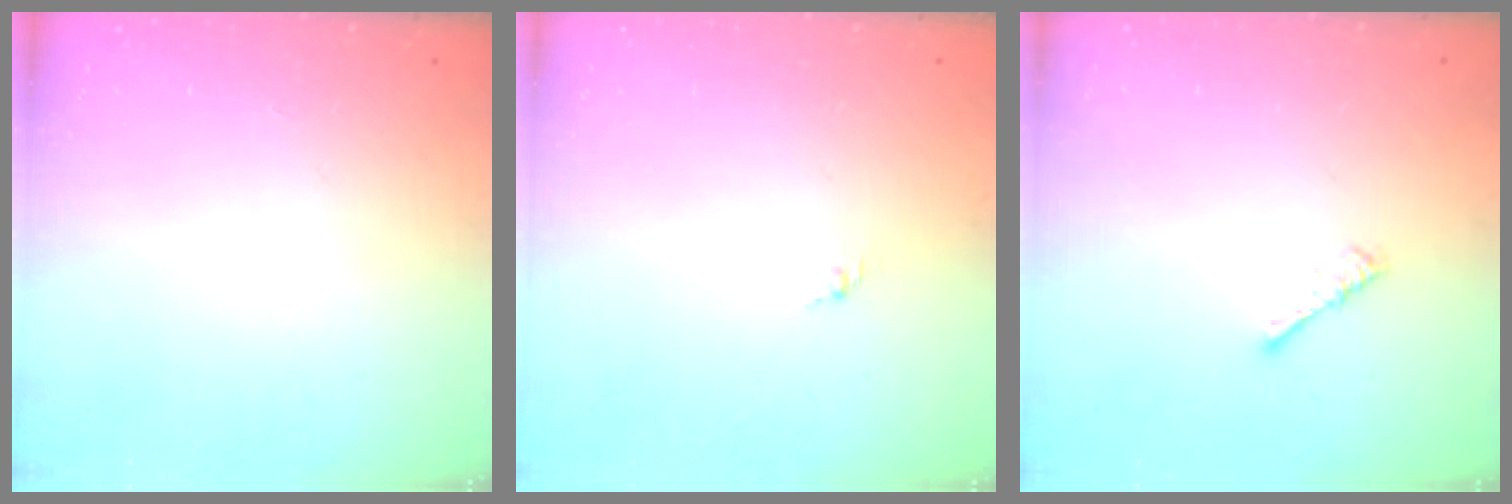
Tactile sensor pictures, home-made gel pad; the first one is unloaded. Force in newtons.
{"total": 1.6, "press": 1.5, "slide": 0.6}
{"total": 0.9, "press": 0.9, "slide": 0.3}